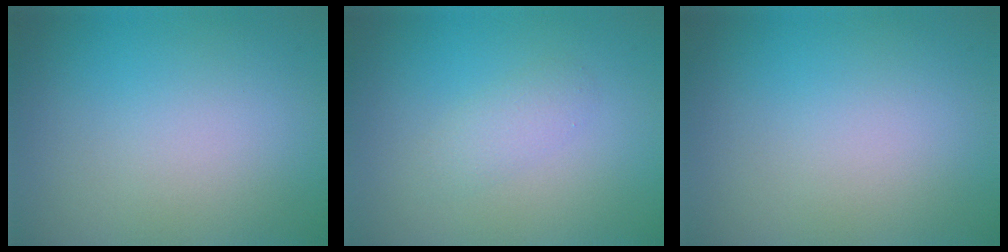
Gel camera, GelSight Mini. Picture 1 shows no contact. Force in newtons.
{"total": 1.5, "press": 1.5, "slide": 0.1}
{"total": 0.0}